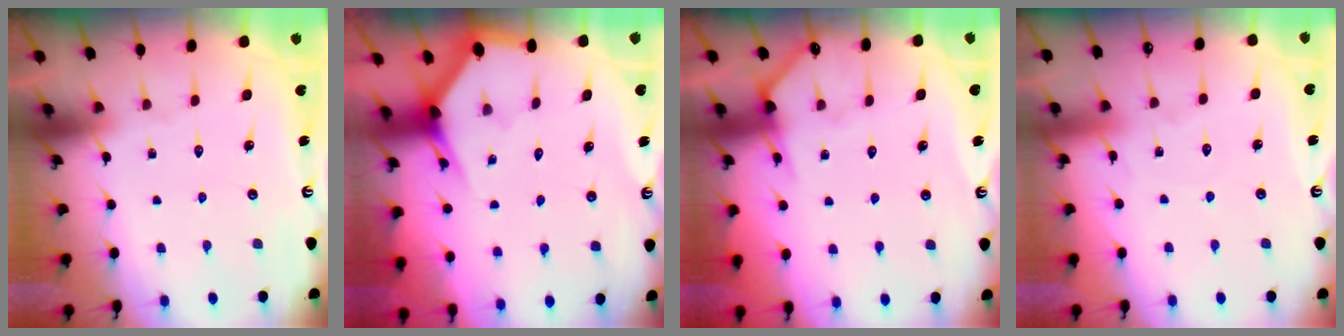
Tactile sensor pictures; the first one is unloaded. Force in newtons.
{"total": 2.6, "press": 2.6, "slide": 0.0}
{"total": 5.1, "press": 5.1, "slide": 0.4}
{"total": 2.1, "press": 2.1, "slide": 0.3}